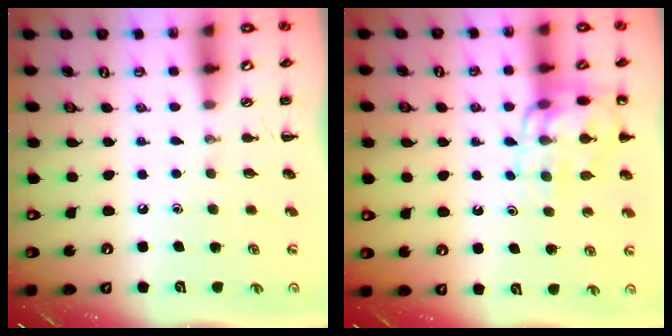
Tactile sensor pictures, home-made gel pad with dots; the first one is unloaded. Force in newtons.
{"total": 12.3, "press": 12.1, "slide": 2.2}